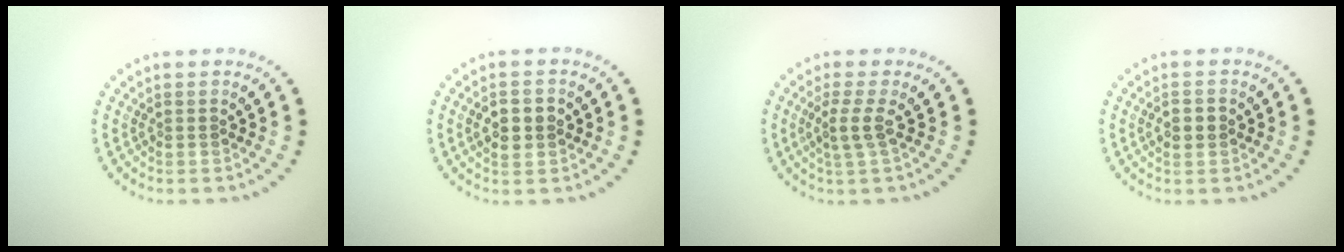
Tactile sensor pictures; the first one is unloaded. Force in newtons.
{"total": 3.0, "press": 3.0, "slide": 0.1}
{"total": 2.0, "press": 1.6, "slide": 1.2}
{"total": 2.0, "press": 2.0, "slide": 0.1}